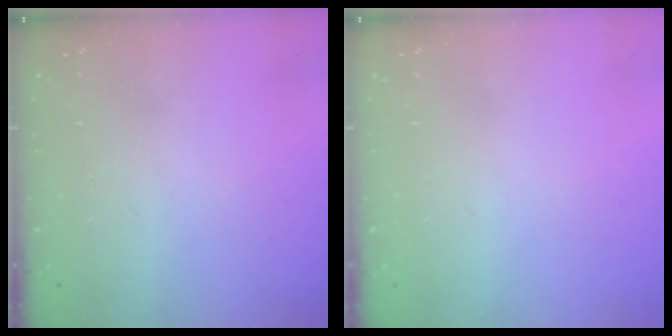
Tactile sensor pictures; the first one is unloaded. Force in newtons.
{"total": 0.0}